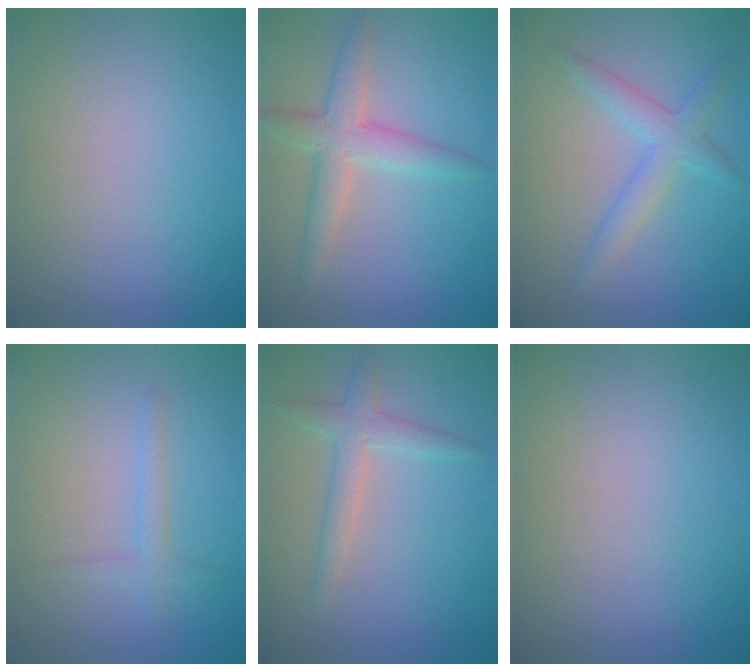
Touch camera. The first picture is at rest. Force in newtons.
{"total": 3.6, "press": 3.6, "slide": 0.1}
{"total": 2.8, "press": 2.8, "slide": 0.1}
{"total": 1.4, "press": 1.4, "slide": 0.1}
{"total": 2.4, "press": 2.4, "slide": 0.1}
{"total": 0.0}